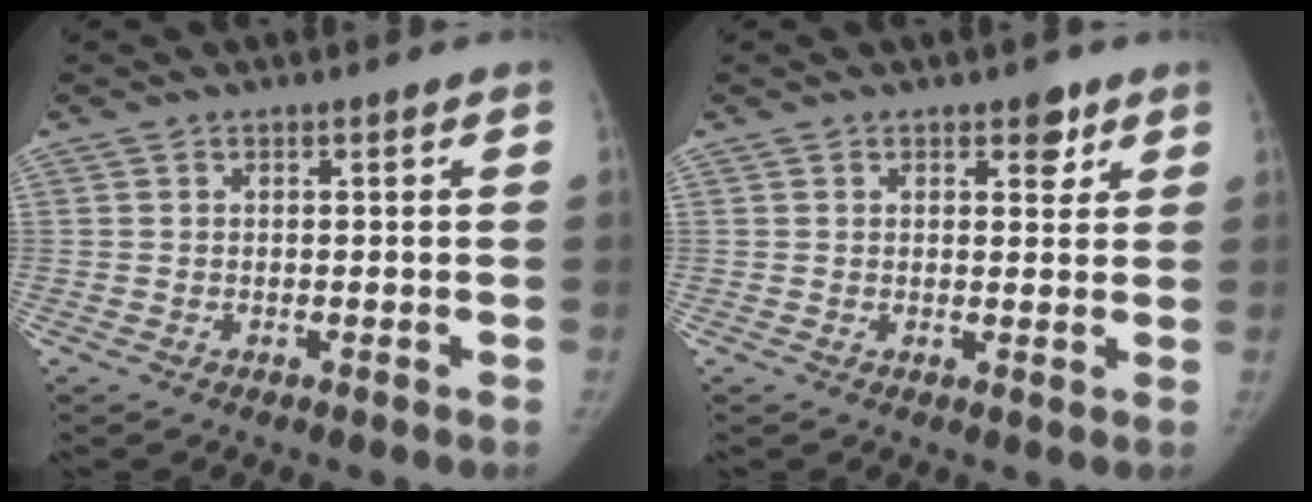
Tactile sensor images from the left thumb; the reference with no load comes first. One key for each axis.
{"total": 3.2, "fx": 2.0, "fy": 1.8, "fz": 1.8, "tx": -0.002, "ty": -0.010, "tz": 0.026}